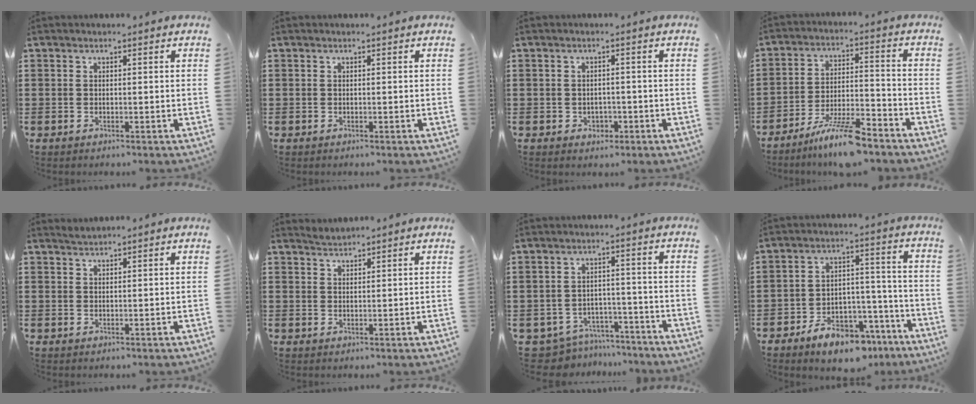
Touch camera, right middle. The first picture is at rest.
{"total": 0.0}
{"total": 1.5, "force": [-0.6, 1.2, 0.7], "torque": [-0.016, 0.003, -0.014]}
{"total": 8.7, "force": [-7.1, 1.1, 5.0], "torque": [-0.091, 0.005, -0.131]}
{"total": 1.1, "force": [1.1, -0.1, 0.0], "torque": [-0.002, -0.001, 0.022]}
{"total": 1.6, "force": [1.6, 0.0, -0.3], "torque": [0.000, 0.003, 0.032]}
{"total": 4.9, "force": [-4.9, 0.9, 0.1], "torque": [-0.021, 0.007, -0.106]}
{"total": 8.8, "force": [-7.0, 3.5, 3.9], "torque": [-0.058, 0.032, -0.126]}